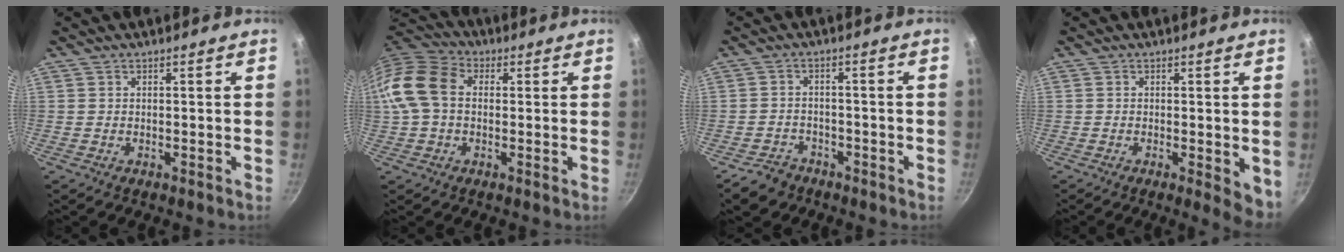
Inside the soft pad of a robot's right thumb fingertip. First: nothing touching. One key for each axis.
{"total": 11.7, "fx": 0.9, "fy": 8.4, "fz": 8.1, "tx": -0.142, "ty": 0.026, "tz": -0.002}
{"total": 5.0, "fx": -3.5, "fy": 3.4, "fz": 1.2, "tx": -0.015, "ty": 0.038, "tz": -0.051}
{"total": 5.0, "fx": -0.8, "fy": 1.8, "fz": 4.6, "tx": -0.050, "ty": -0.007, "tz": -0.009}